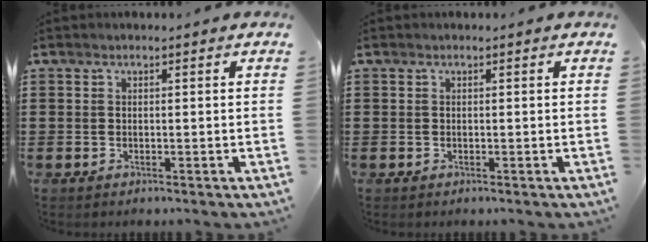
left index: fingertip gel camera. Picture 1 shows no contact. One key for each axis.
{"total": 0.0}